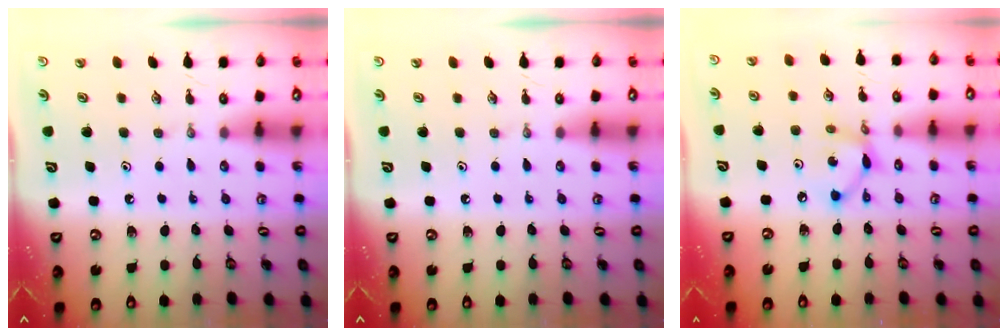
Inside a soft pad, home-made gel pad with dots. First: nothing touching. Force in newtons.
{"total": 0.0}
{"total": 7.9, "press": 7.9, "slide": 0.3}